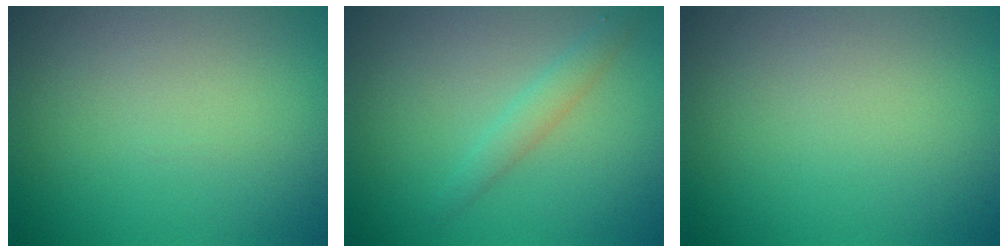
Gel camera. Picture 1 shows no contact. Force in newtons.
{"total": 1.7, "press": 1.7, "slide": 0.0}
{"total": 0.0}